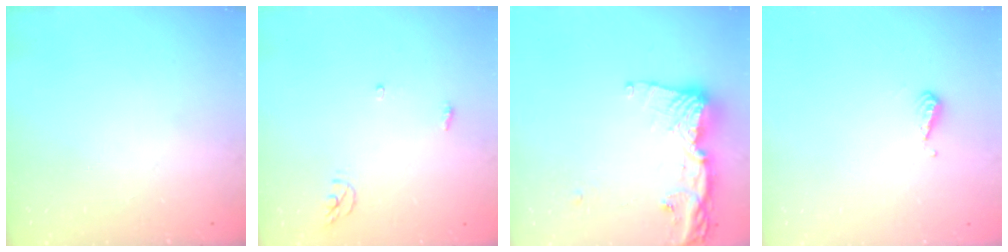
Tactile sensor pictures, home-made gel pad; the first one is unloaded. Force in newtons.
{"total": 3.5, "press": 3.5, "slide": 0.2}
{"total": 14.5, "press": 14.4, "slide": 1.7}
{"total": 4.6, "press": 4.5, "slide": 0.9}